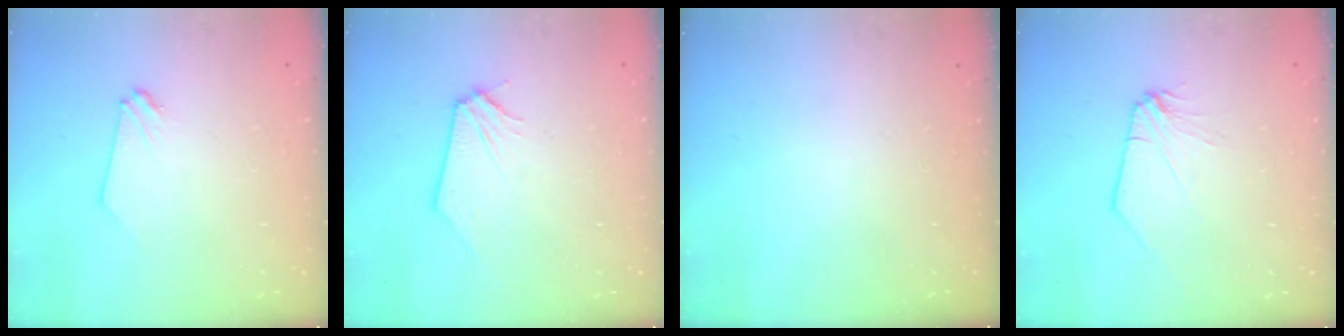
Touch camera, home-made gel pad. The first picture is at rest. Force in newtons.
{"total": 0.0}
{"total": 0.0}
{"total": 1.6, "press": 1.5, "slide": 0.4}